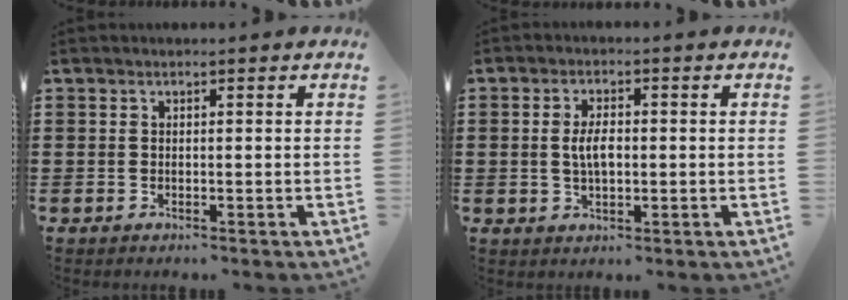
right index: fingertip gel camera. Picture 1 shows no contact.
{"total": 4.1, "force": [0.1, 1.9, 3.7], "torque": [-0.073, 0.006, 0.000]}